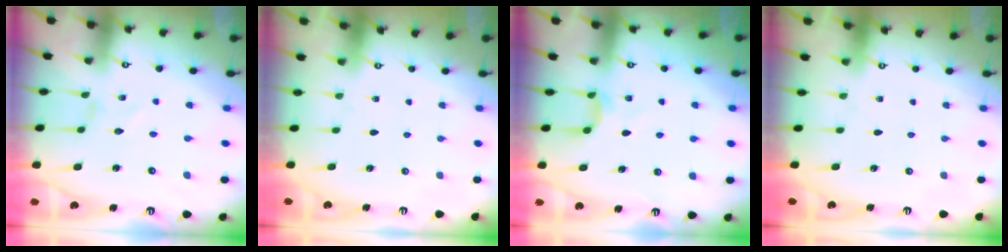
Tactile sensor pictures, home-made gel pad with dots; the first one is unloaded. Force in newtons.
{"total": 0.0}
{"total": 2.8, "press": 2.8, "slide": 0.3}
{"total": 0.0}